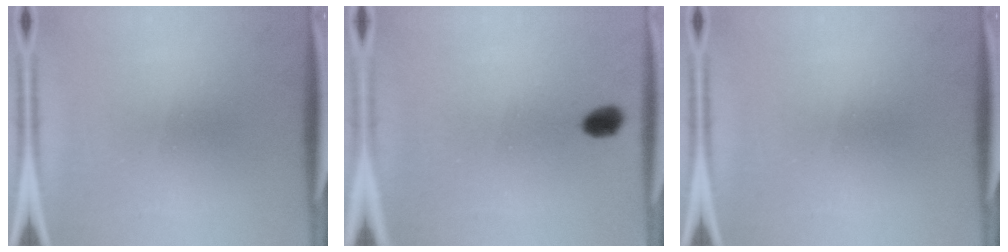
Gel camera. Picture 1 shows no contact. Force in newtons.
{"total": 3.5}
{"total": 0.0}